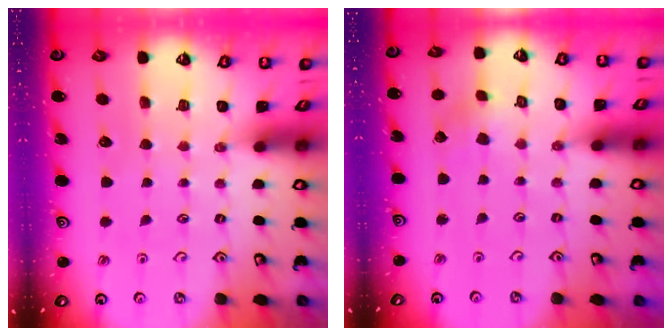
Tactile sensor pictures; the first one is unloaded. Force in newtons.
{"total": 1.8, "press": 1.8, "slide": 0.2}